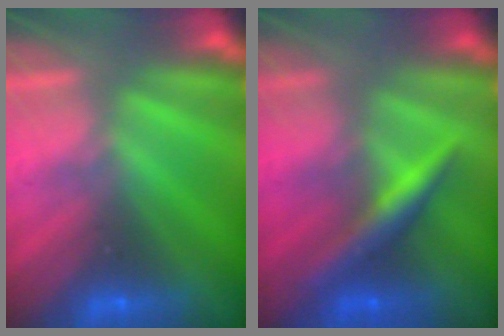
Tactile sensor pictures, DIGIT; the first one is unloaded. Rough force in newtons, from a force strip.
{"total": 2.4}